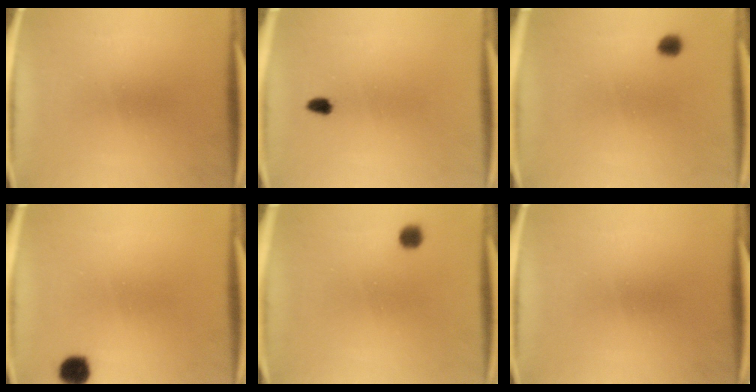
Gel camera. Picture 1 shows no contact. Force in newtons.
{"total": 1.4}
{"total": 1.9}
{"total": 4.1}
{"total": 2.6}
{"total": 0.0}